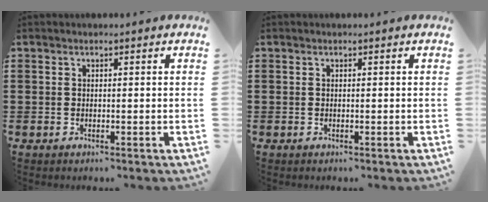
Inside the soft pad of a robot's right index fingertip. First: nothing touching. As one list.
[{"total": 0.0}]